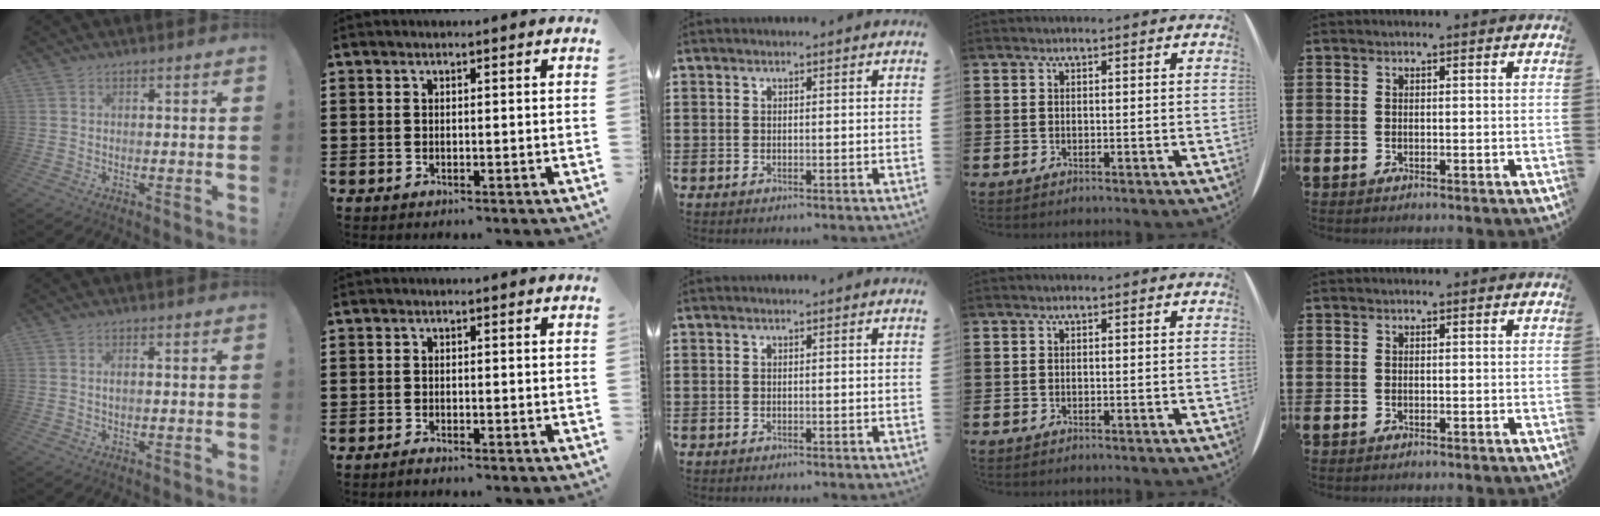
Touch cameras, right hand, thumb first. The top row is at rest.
{"thumb": {"total": 1.2, "force": [0.1, 0.3, 1.1], "torque": [-0.025, 0.002, 0.002]}, "index": {"total": 0.8, "force": [-0.7, 0.0, 0.2], "torque": [-0.007, -0.005, -0.014]}}